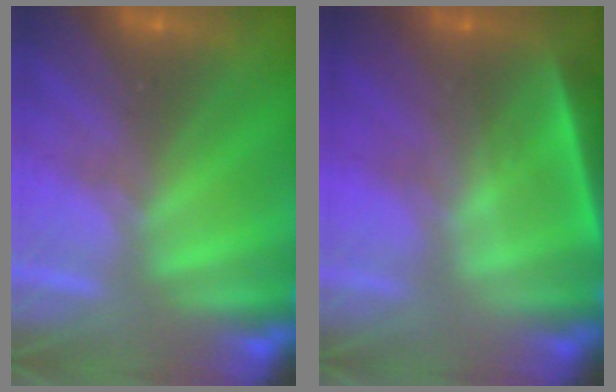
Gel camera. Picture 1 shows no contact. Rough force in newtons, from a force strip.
{"total": 4.6}